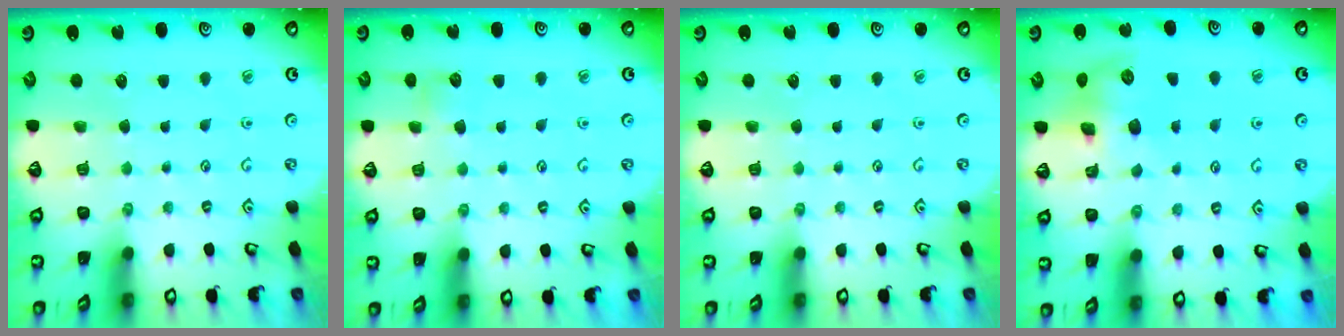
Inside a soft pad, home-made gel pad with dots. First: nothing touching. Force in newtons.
{"total": 3.7, "press": 3.7, "slide": 0.4}
{"total": 0.0}
{"total": 8.4, "press": 8.4, "slide": 0.4}